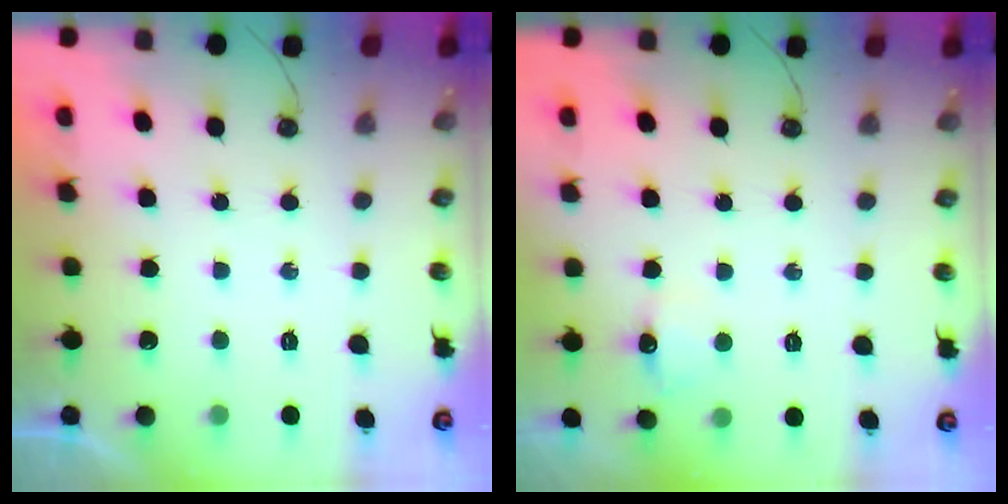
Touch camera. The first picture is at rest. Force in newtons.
{"total": 6.0, "press": 5.9, "slide": 1.2}